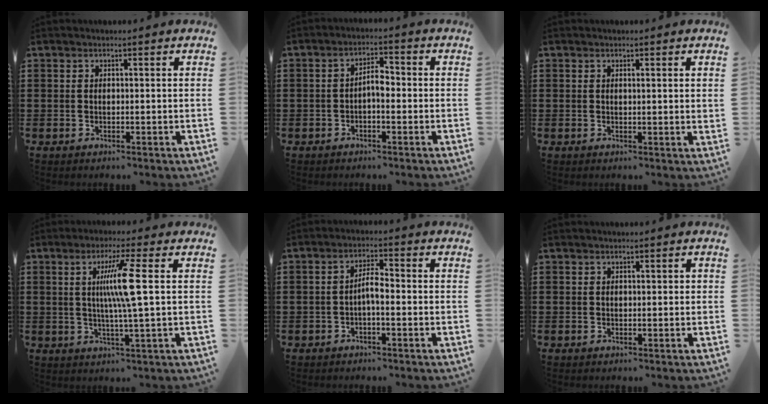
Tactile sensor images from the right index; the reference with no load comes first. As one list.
[{"total": 3.1, "force": [-0.8, 1.0, 2.8], "torque": [-0.052, 0.004, -0.017]}, {"total": 1.0, "force": [0.5, -0.1, 0.8], "torque": [-0.016, 0.000, 0.008]}, {"total": 8.2, "force": [1.4, -0.7, 8.0], "torque": [-0.161, -0.005, 0.011]}, {"total": 3.0, "force": [-1.0, 0.5, 2.8], "torque": [-0.051, 0.003, -0.020]}, {"total": 0.0}]